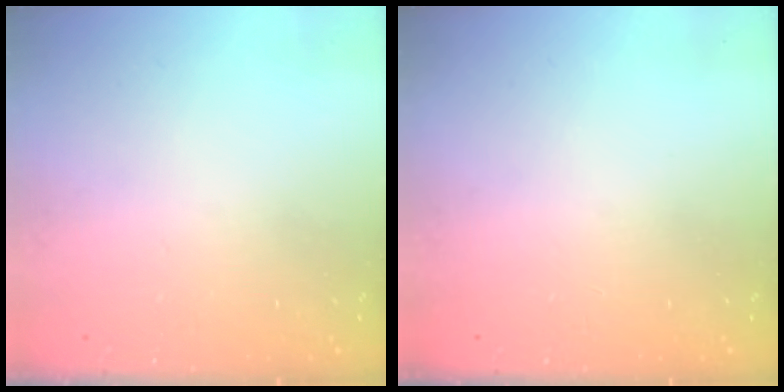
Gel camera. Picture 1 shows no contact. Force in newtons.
{"total": 15.1, "press": 2.1, "slide": 14.9}